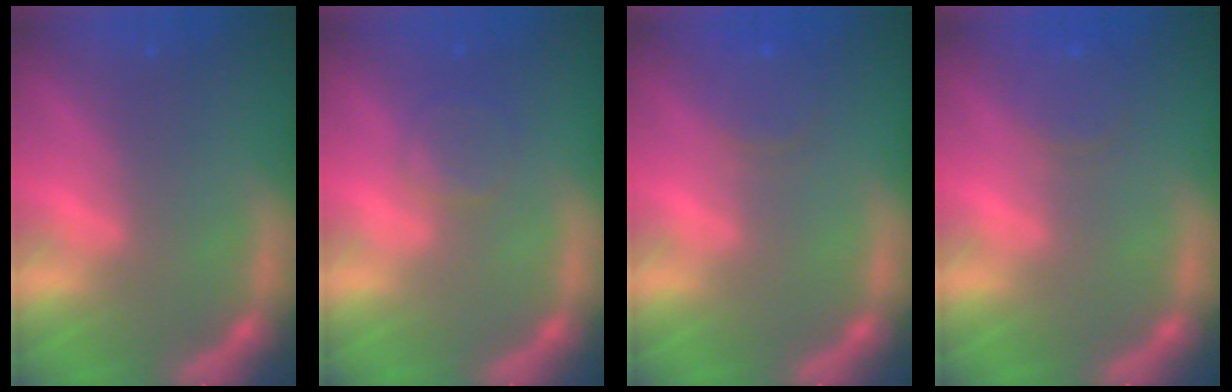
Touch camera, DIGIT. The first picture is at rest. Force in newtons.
{"total": 2.4}
{"total": 3.0}
{"total": 3.0}